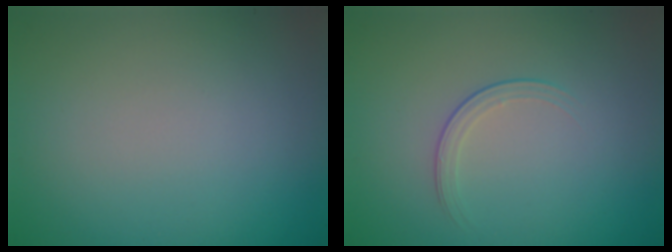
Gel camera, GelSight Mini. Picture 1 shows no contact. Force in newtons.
{"total": 1.5, "press": 0.7, "slide": 1.4}